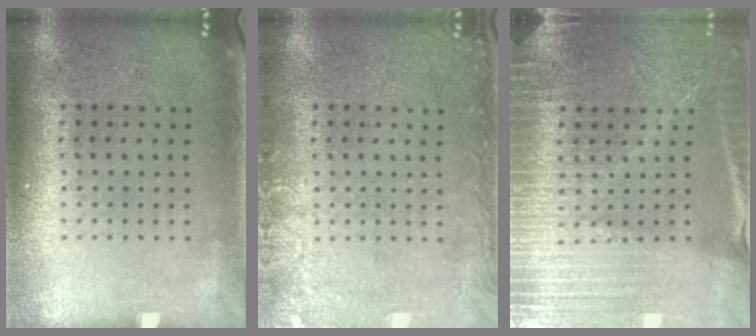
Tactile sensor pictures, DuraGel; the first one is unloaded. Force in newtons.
{"total": 2.4, "press": 2.4, "slide": 0.4}
{"total": 3.9, "press": 3.7, "slide": 1.2}